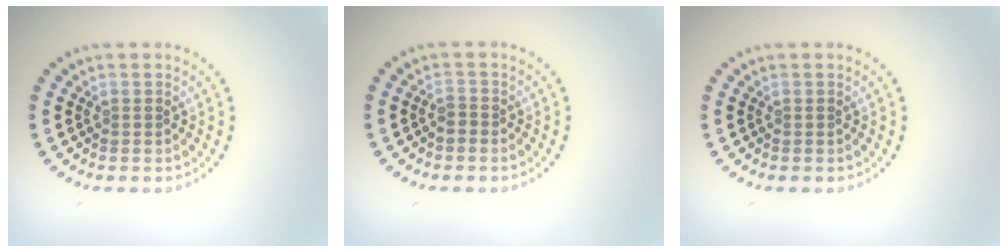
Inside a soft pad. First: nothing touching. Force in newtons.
{"total": 0.8, "press": 0.5, "slide": 0.6}
{"total": 0.0}